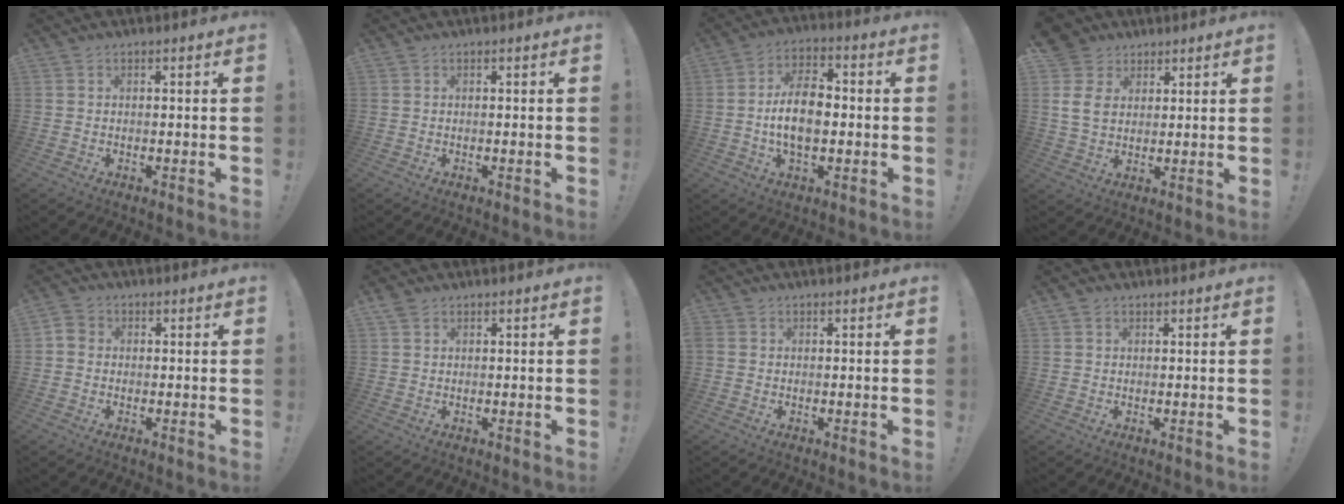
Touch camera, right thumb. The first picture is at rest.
{"total": 0.0}
{"total": 11.9, "force": [-1.6, 6.9, 9.6], "torque": [-0.177, 0.006, -0.032]}
{"total": 9.3, "force": [3.5, 7.5, 4.2], "torque": [-0.080, -0.011, 0.073]}
{"total": 3.1, "force": [-0.3, 2.7, 1.6], "torque": [-0.027, 0.012, -0.003]}
{"total": 1.9, "force": [1.4, 1.1, 0.7], "torque": [-0.007, -0.002, 0.026]}
{"total": 1.0, "force": [0.2, 0.9, 0.4], "torque": [-0.008, 0.003, 0.005]}
{"total": 1.2, "force": [0.7, 0.9, 0.2], "torque": [-0.001, 0.001, 0.014]}